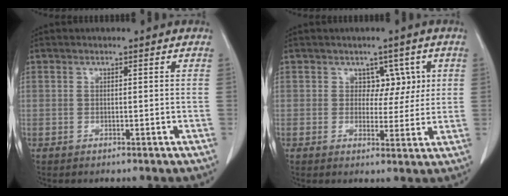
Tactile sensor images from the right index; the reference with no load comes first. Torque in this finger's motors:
{"motor_torque": [-0.12, 0.18, -0.03, -0.01]}